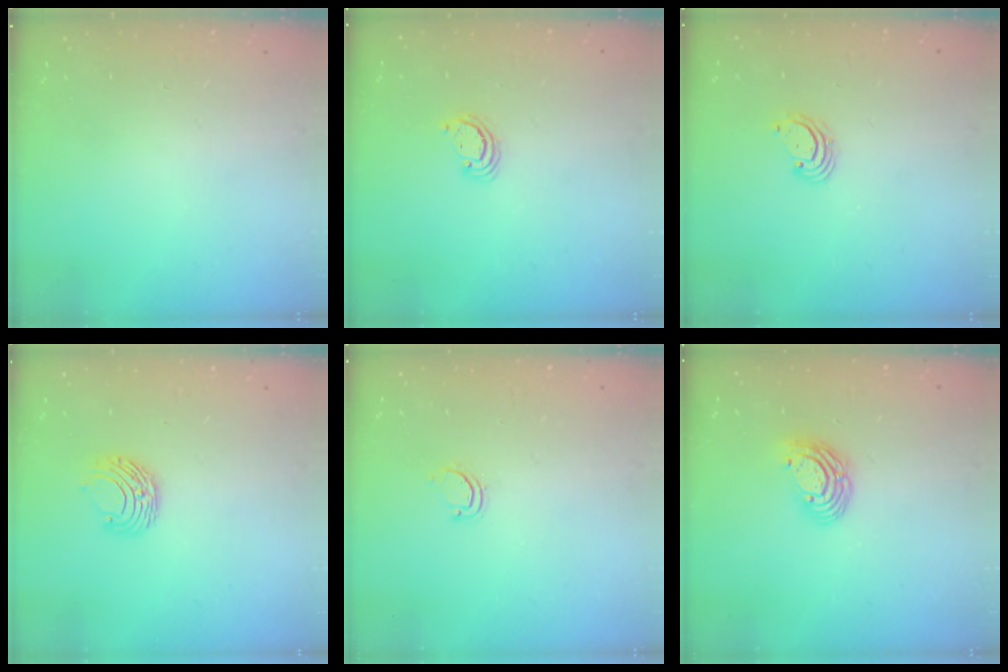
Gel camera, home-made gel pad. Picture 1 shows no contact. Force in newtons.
{"total": 2.6, "press": 2.5, "slide": 0.2}
{"total": 2.5, "press": 2.5, "slide": 0.3}
{"total": 7.2, "press": 7.2, "slide": 0.8}
{"total": 3.1, "press": 3.1, "slide": 0.2}
{"total": 8.5, "press": 8.4, "slide": 1.3}